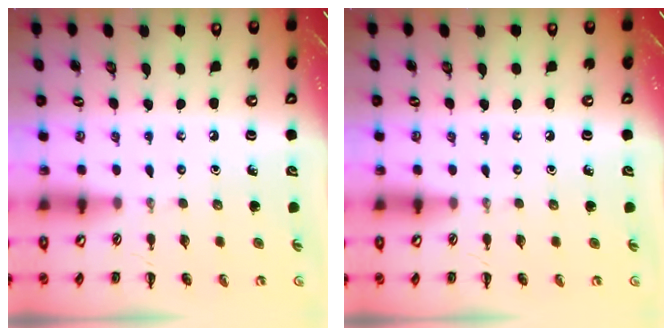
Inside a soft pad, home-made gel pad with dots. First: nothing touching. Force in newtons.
{"total": 0.0}